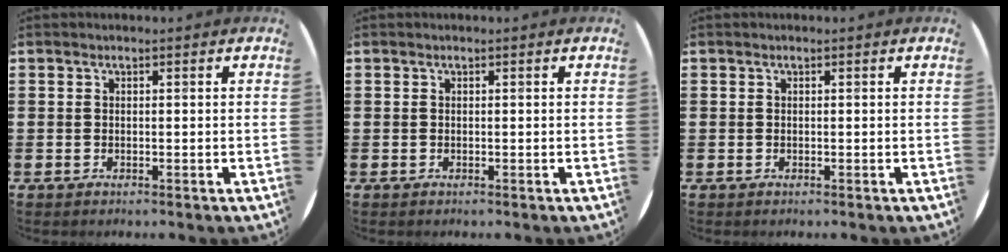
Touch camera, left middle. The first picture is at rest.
{"total": 0.0}
{"total": 0.0}